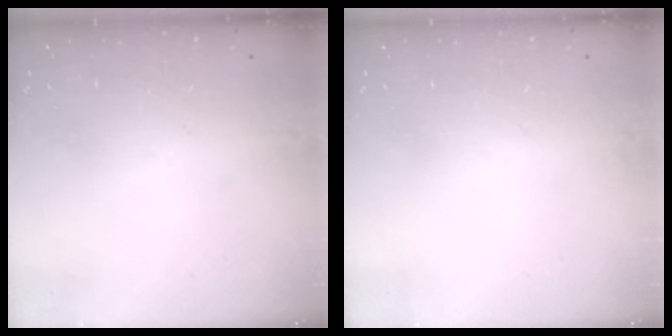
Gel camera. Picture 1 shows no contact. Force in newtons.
{"total": 0.0}